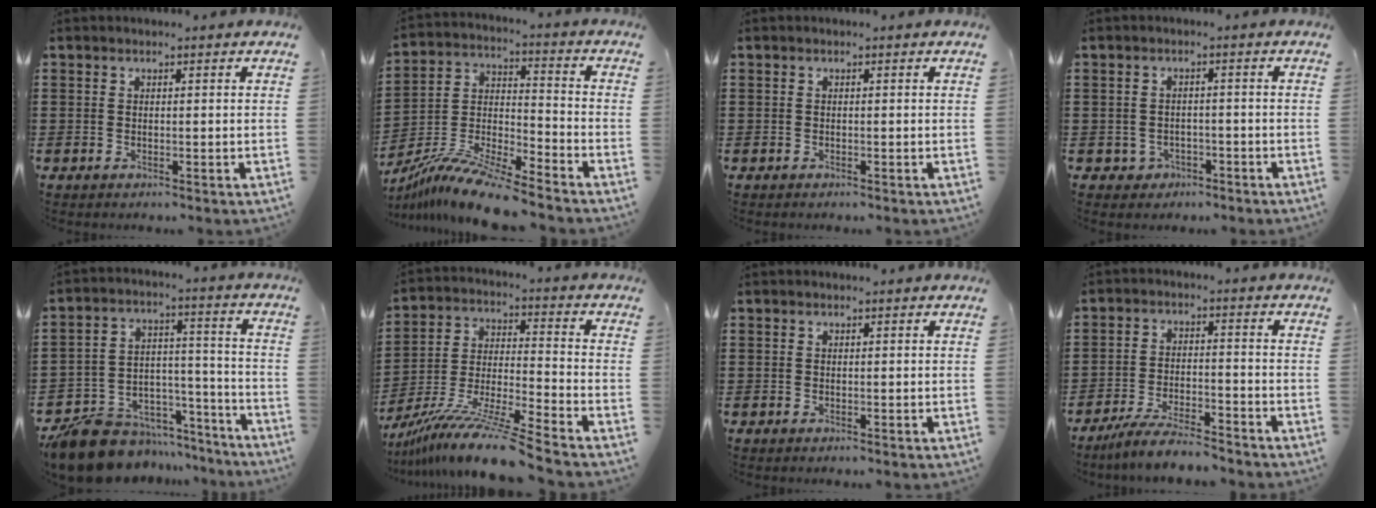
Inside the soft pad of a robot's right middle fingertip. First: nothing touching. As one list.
[{"total": 11.1, "force": [-10.2, 0.1, 4.2], "torque": [-0.079, 0.013, -0.201]}, {"total": 0.0}, {"total": 1.9, "force": [-1.4, 1.2, 0.2], "torque": [-0.012, 0.000, -0.032]}, {"total": 10.2, "force": [-9.1, 4.3, 1.7], "torque": [-0.048, 0.031, -0.172]}, {"total": 11.9, "force": [-10.3, -0.6, 5.9], "torque": [-0.121, -0.002, -0.203]}, {"total": 0.0}, {"total": 5.8, "force": [-5.4, 0.3, 2.1], "torque": [-0.047, -0.005, -0.103]}]